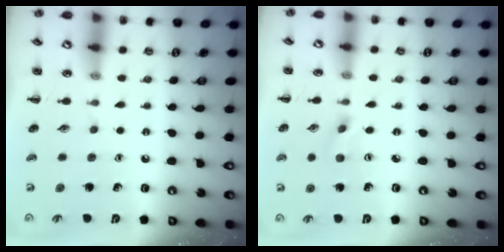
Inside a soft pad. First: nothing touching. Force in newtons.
{"total": 1.7, "press": 1.6, "slide": 0.7}